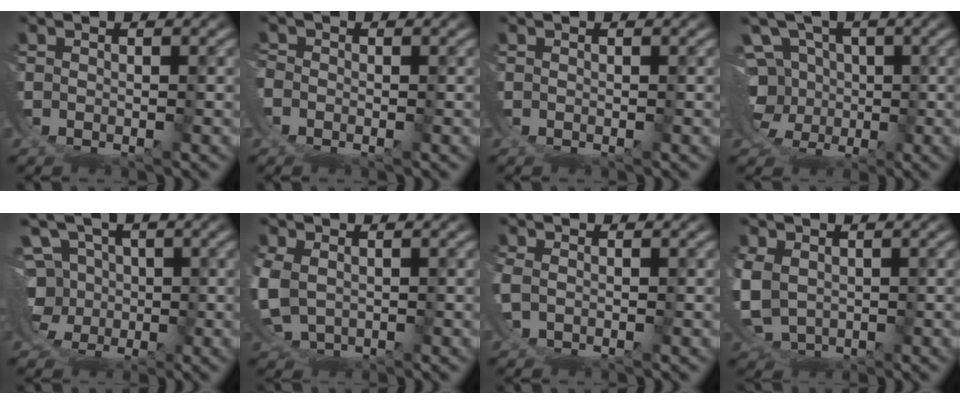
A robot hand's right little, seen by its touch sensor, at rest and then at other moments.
{"total": 1.6, "force": [-1.0, 1.2, 0.0], "torque": [-0.007, -0.010, -0.015]}
{"total": 0.0}
{"total": 10.3, "force": [1.0, 9.8, 2.9], "torque": [-0.076, -0.044, 0.020]}
{"total": 9.9, "force": [0.7, 9.7, 1.9], "torque": [-0.070, -0.042, 0.015]}
{"total": 2.5, "force": [1.0, 2.2, 0.5], "torque": [-0.056, -0.018, 0.033]}
{"total": 0.8, "force": [0.5, 0.6, -0.1], "torque": [-0.018, -0.002, 0.011]}
{"total": 3.7, "force": [0.8, 3.5, 0.9], "torque": [-0.072, -0.027, 0.033]}